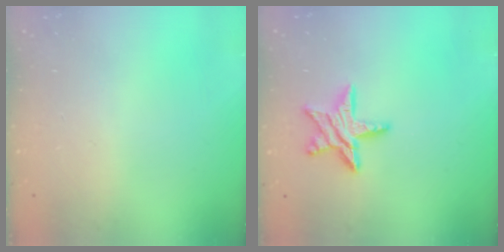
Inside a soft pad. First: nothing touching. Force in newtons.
{"total": 11.5, "press": 11.5, "slide": 1.0}